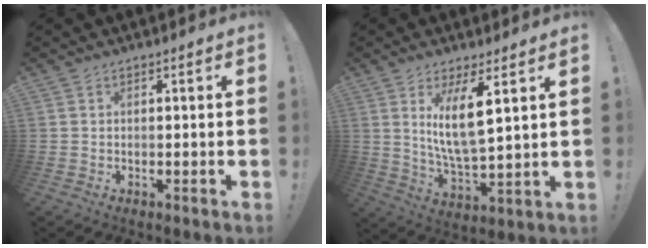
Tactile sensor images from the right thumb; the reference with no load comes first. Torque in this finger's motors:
{"motor_torque": [-0.20, 0.73, 0.04, 0.28, 0.12]}